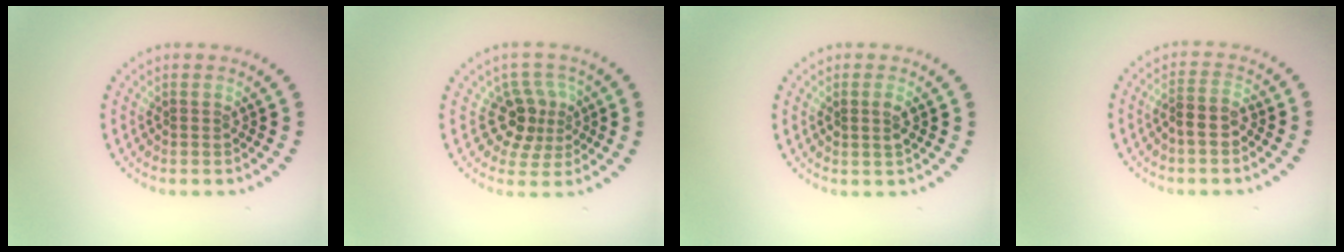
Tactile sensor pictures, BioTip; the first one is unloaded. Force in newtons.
{"total": 3.4, "press": 2.8, "slide": 1.9}
{"total": 1.2, "press": 1.2, "slide": 0.3}
{"total": 2.2, "press": 2.0, "slide": 1.0}